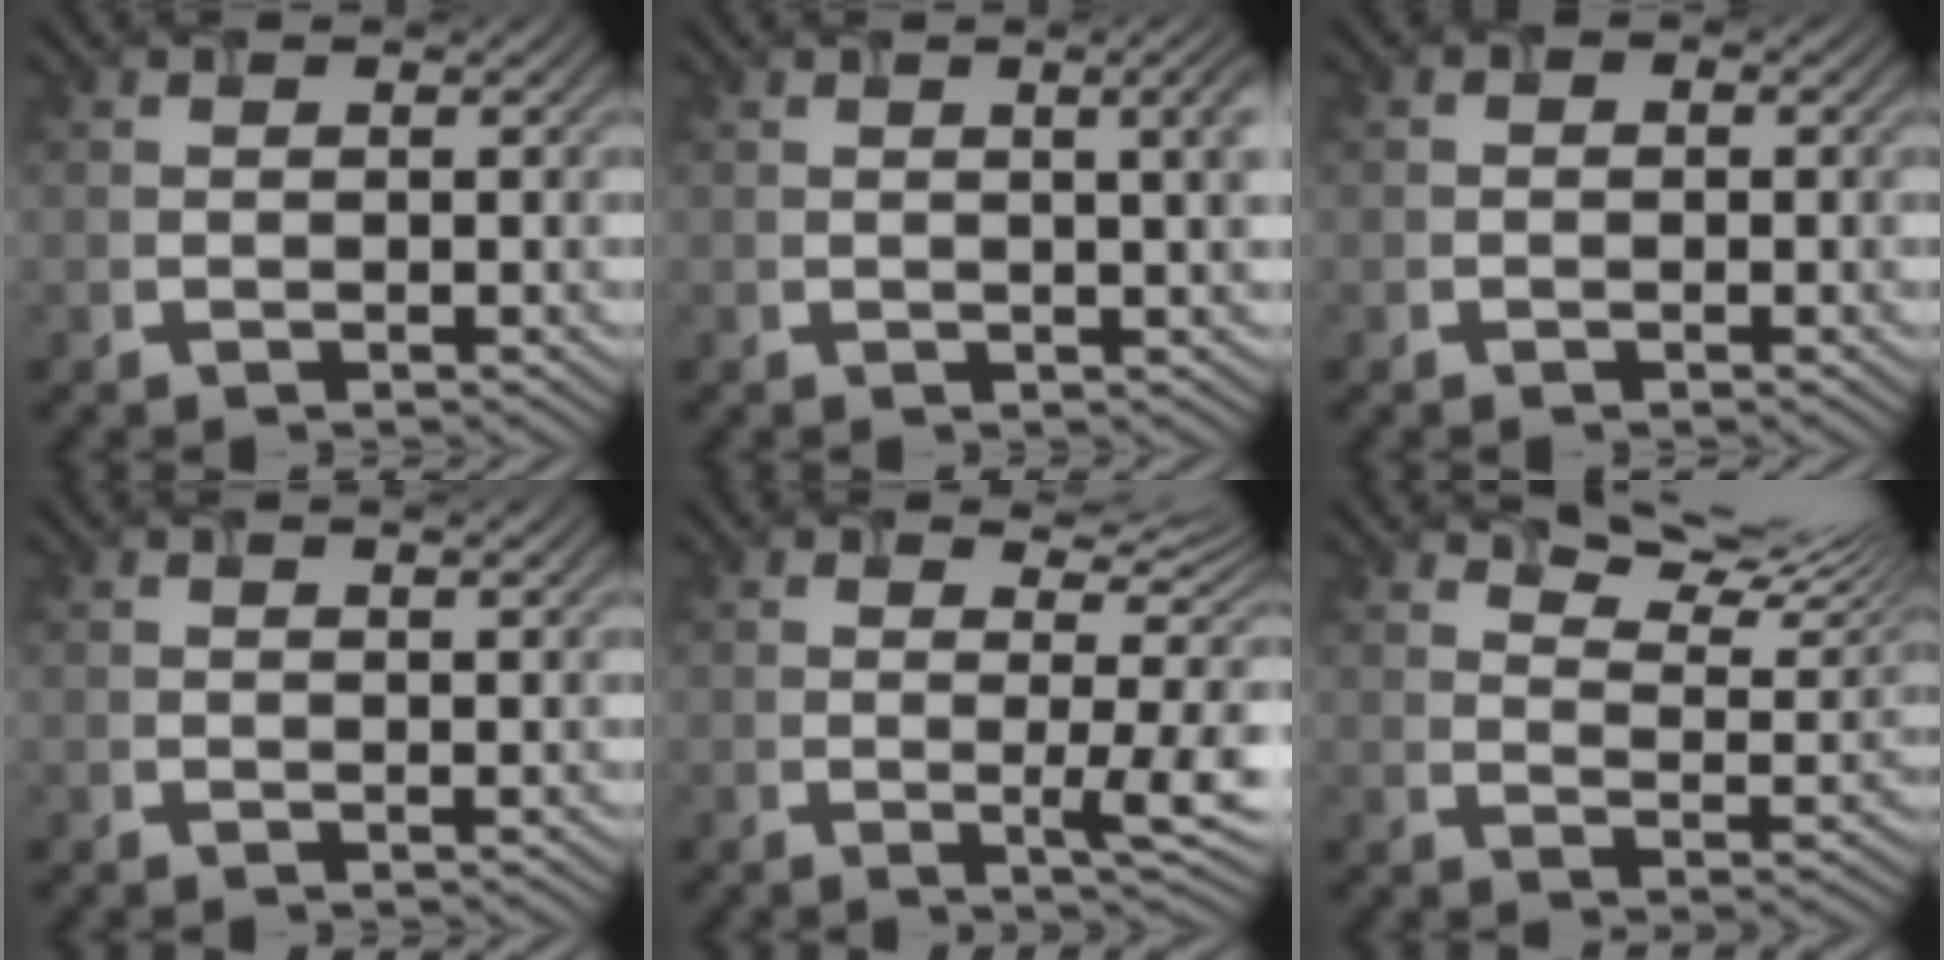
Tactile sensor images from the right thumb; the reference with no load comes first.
{"total": 3.2, "force": [0.8, 0.7, 3.0], "torque": [-0.040, 0.008, 0.011]}
{"total": 0.8, "force": [-0.2, 0.7, 0.4], "torque": [-0.007, -0.004, -0.009]}
{"total": 0.8, "force": [0.6, 0.1, 0.5], "torque": [-0.012, 0.001, 0.010]}
{"total": 5.7, "force": [1.3, 1.1, 5.4], "torque": [-0.083, -0.003, 0.021]}
{"total": 9.0, "force": [7.4, 2.4, 4.5], "torque": [-0.089, 0.005, 0.117]}